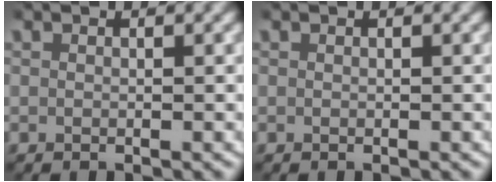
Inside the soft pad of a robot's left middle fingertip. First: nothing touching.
{"total": 0.0}